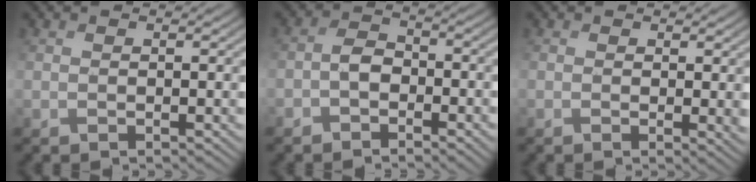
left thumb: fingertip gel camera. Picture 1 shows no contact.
{"total": 3.3, "force": [-2.1, 1.9, 1.6], "torque": [-0.033, 0.006, -0.051]}
{"total": 1.3, "force": [0.6, 0.3, 1.1], "torque": [-0.017, -0.006, 0.010]}